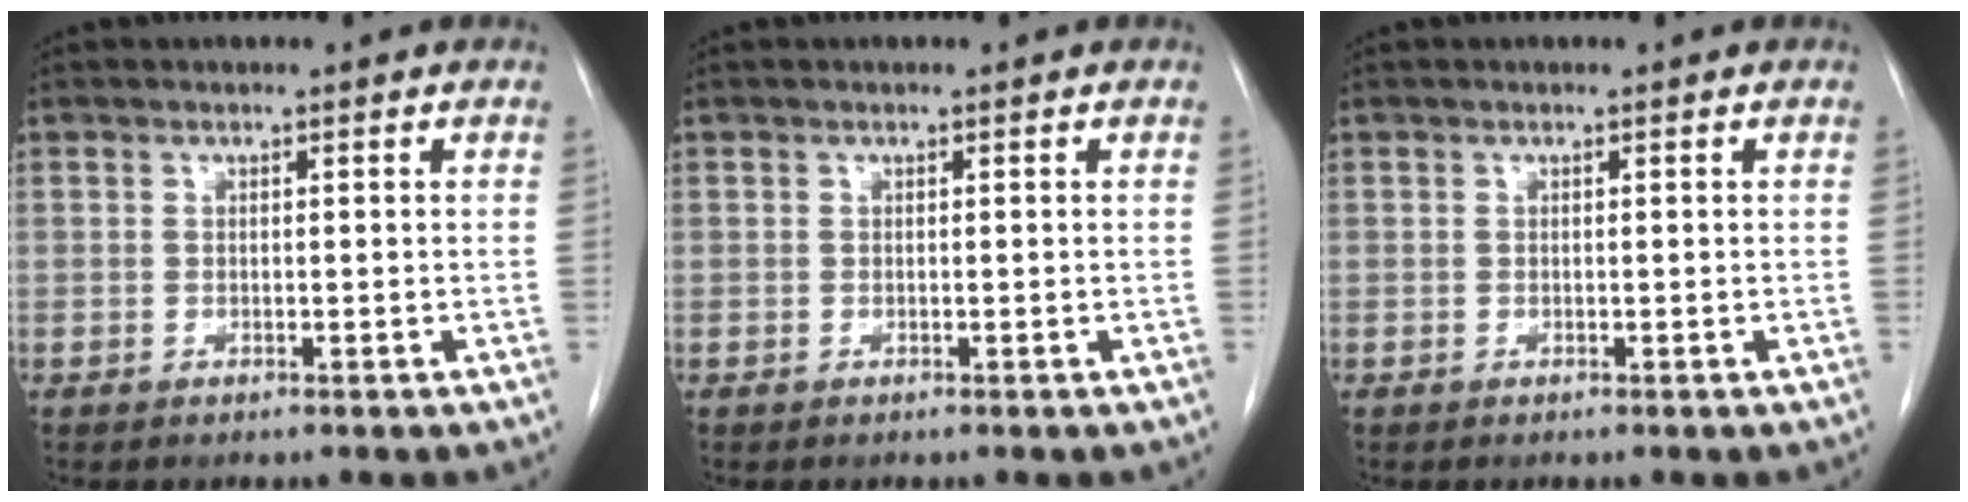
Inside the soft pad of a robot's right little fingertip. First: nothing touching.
{"total": 0.0}
{"total": 0.0}